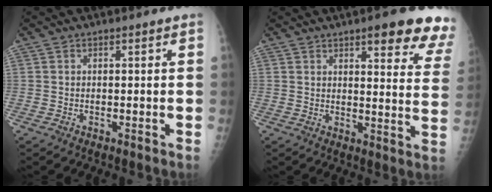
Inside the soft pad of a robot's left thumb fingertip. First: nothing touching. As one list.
[{"total": 15.0, "force": [10.2, 3.6, 10.4], "torque": [-0.094, -0.045, 0.109]}]